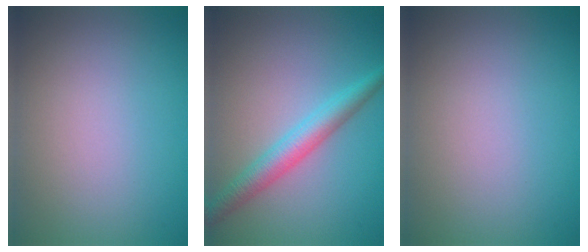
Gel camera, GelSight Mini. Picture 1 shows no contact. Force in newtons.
{"total": 3.6, "press": 3.6, "slide": 0.1}
{"total": 0.0}